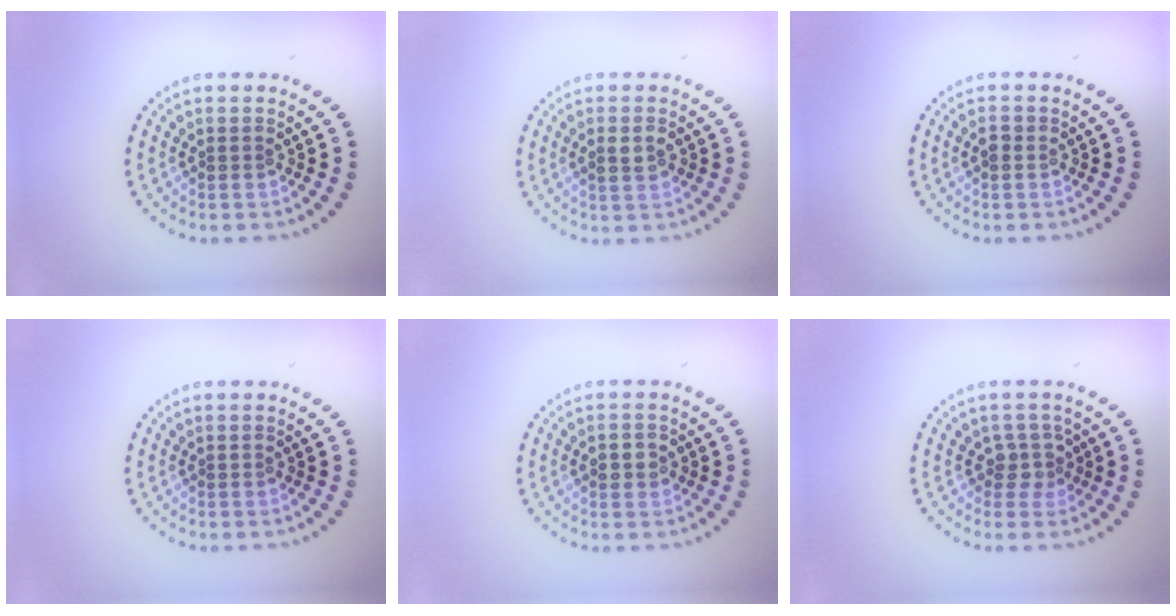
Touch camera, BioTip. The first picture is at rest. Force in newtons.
{"total": 1.7, "press": 1.7, "slide": 0.1}
{"total": 1.2, "press": 1.2, "slide": 0.2}
{"total": 0.0}
{"total": 1.6, "press": 1.6, "slide": 0.0}
{"total": 1.9, "press": 1.5, "slide": 1.1}